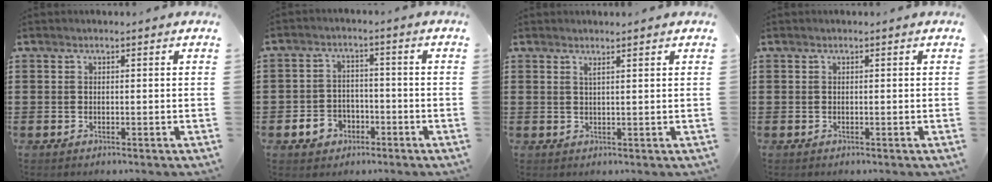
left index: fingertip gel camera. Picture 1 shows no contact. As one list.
[{"total": 4.0, "force": [-2.4, 3.1, 1.0], "torque": [-0.026, 0.011, -0.048]}, {"total": 1.5, "force": [1.1, -0.1, 0.9], "torque": [-0.020, -0.001, 0.021]}, {"total": 0.0}]